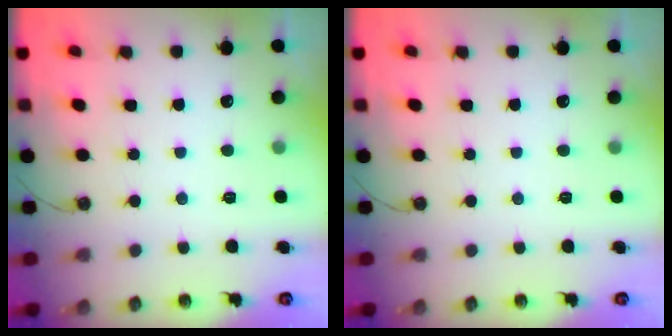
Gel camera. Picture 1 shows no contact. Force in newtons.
{"total": 0.0}